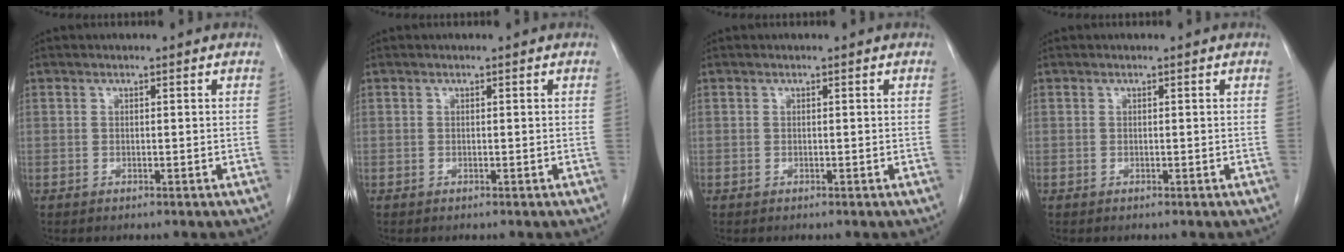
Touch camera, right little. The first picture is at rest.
{"total": 0.0}
{"total": 0.0}
{"total": 0.0}